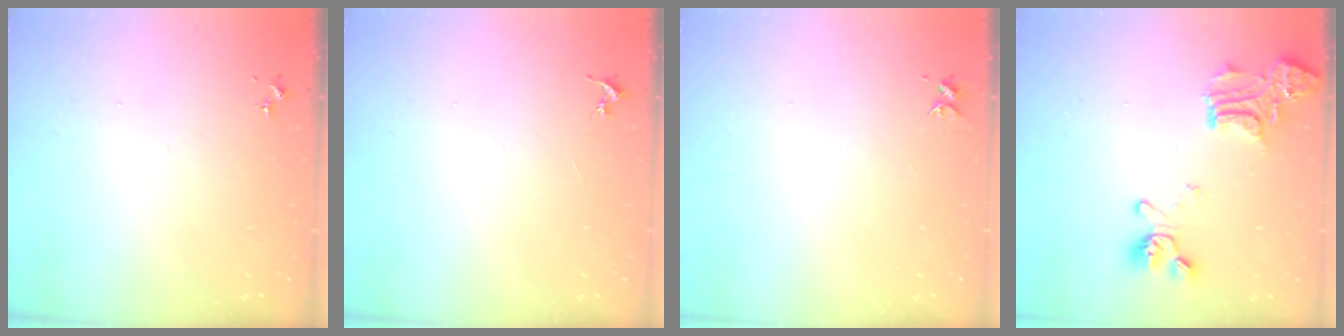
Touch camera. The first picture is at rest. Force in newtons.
{"total": 0.0}
{"total": 3.3, "press": 3.3, "slide": 0.4}
{"total": 17.7, "press": 17.7, "slide": 1.6}